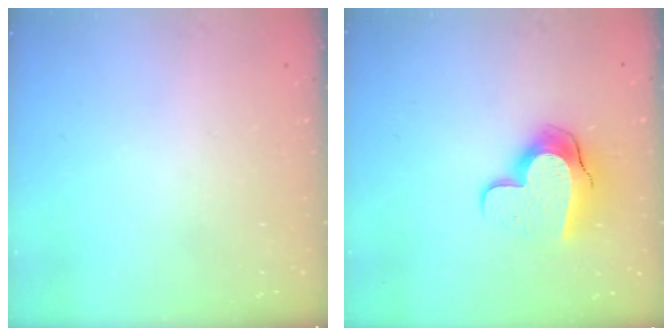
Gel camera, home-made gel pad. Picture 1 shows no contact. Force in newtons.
{"total": 11.9, "press": 11.9, "slide": 1.1}